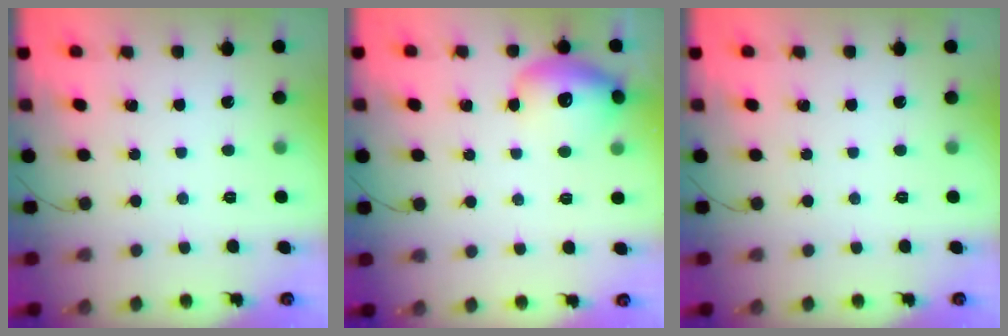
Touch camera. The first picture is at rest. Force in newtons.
{"total": 13.3, "press": 13.2, "slide": 1.8}
{"total": 0.0}